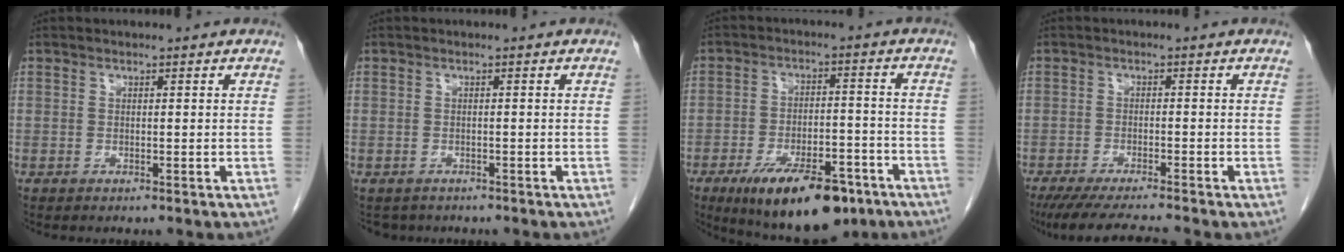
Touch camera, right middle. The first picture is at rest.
{"total": 2.7, "force": [-2.2, 1.4, 0.2], "torque": [-0.006, 0.000, -0.030]}
{"total": 15.1, "force": [-9.6, 5.6, 10.2], "torque": [-0.147, -0.003, -0.144]}
{"total": 7.5, "force": [-6.8, -0.7, 3.2], "torque": [-0.044, -0.019, -0.112]}